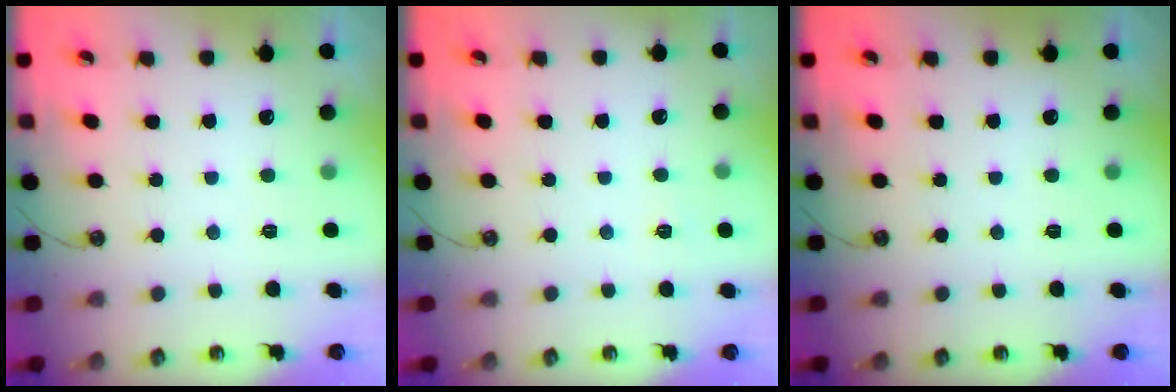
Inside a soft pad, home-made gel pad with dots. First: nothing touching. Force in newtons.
{"total": 2.6, "press": 2.6, "slide": 0.3}
{"total": 0.0}